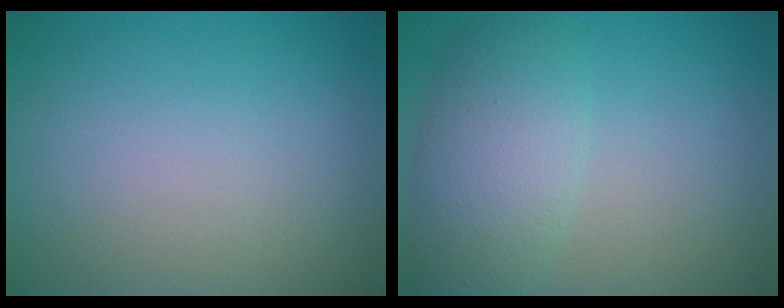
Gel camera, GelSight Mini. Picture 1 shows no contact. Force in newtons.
{"total": 5.0, "press": 5.0, "slide": 0.4}